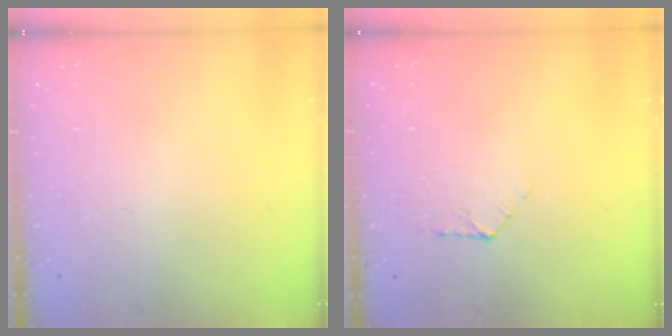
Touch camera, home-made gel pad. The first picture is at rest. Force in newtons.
{"total": 5.8, "press": 5.7, "slide": 0.6}